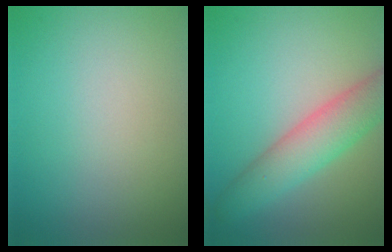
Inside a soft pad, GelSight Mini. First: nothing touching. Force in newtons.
{"total": 5.2, "press": 5.2, "slide": 0.2}